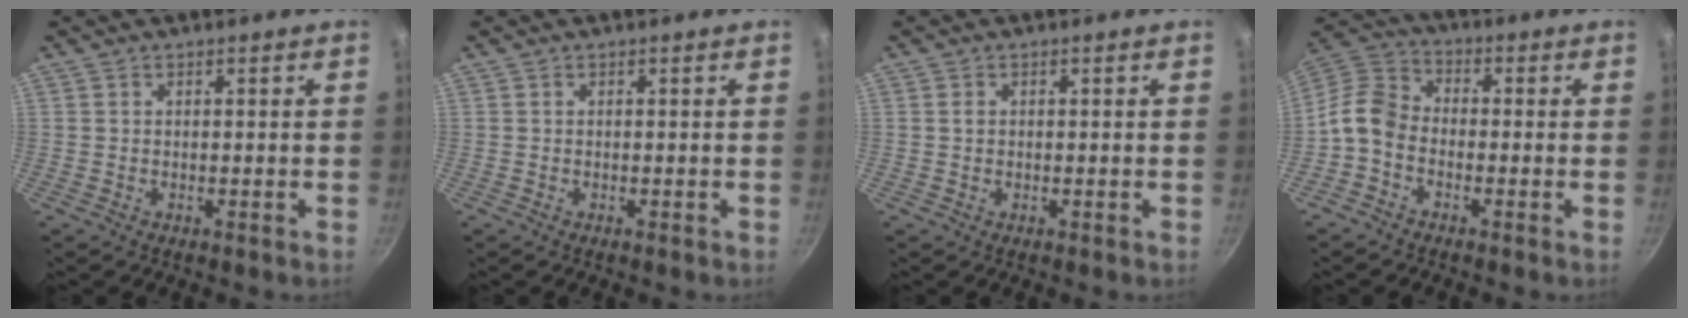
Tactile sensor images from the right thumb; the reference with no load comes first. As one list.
[{"total": 0.0}, {"total": 1.0, "force": [0.2, 0.9, 0.5], "torque": [-0.008, 0.002, 0.003]}, {"total": 7.9, "force": [-2.8, 5.8, 4.6], "torque": [-0.085, 0.044, -0.077]}]